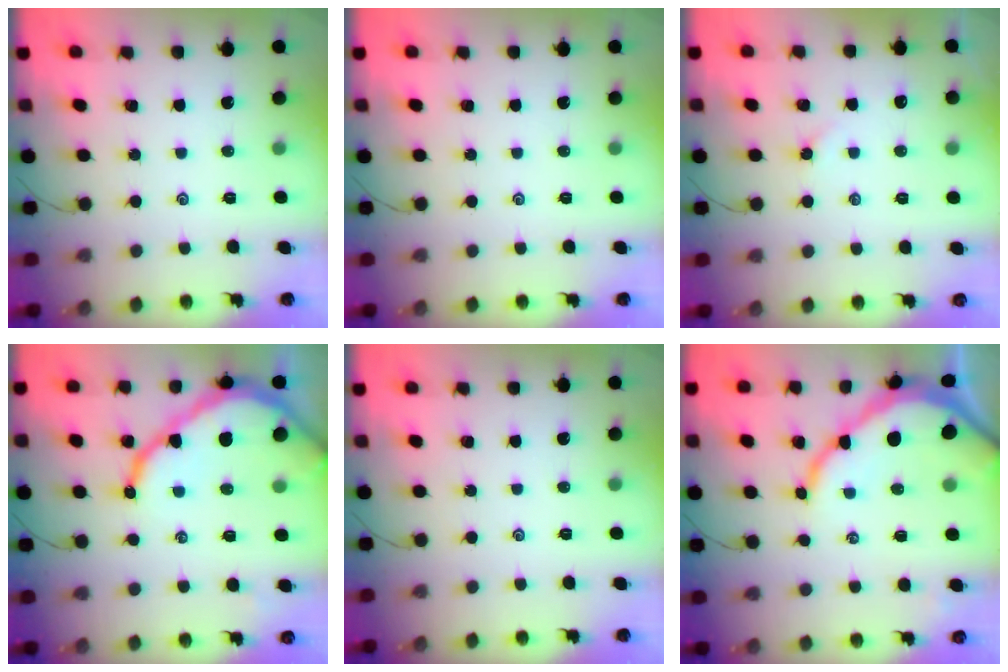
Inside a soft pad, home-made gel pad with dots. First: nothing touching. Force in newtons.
{"total": 0.0}
{"total": 2.6, "press": 2.5, "slide": 0.5}
{"total": 13.3, "press": 13.3, "slide": 1.1}
{"total": 0.0}
{"total": 11.8, "press": 11.7, "slide": 1.6}